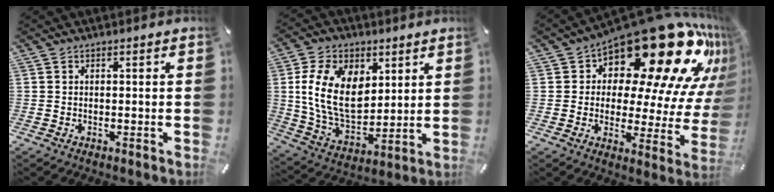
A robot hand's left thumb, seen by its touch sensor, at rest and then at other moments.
{"total": 16.3, "force": [4.3, 11.3, 10.9], "torque": [-0.225, -0.002, 0.081]}
{"total": 25.9, "force": [16.2, 11.1, 16.9], "torque": [-0.218, -0.138, 0.264]}